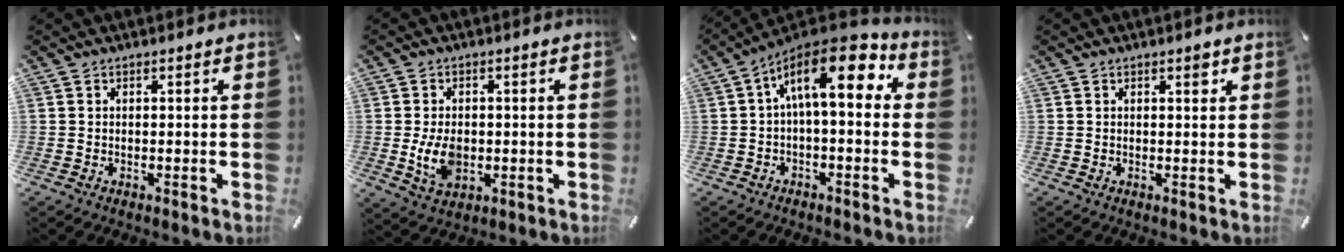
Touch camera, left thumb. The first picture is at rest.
{"total": 7.3, "force": [-0.8, 5.1, 5.2], "torque": [-0.116, -0.005, -0.015]}
{"total": 14.2, "force": [4.5, 6.2, 11.9], "torque": [-0.200, -0.024, 0.070]}
{"total": 1.5, "force": [0.8, 0.7, 1.0], "torque": [-0.014, -0.001, 0.013]}